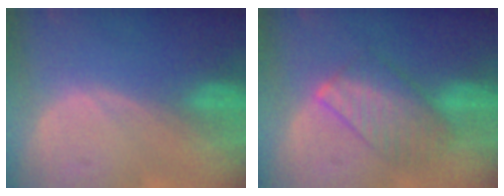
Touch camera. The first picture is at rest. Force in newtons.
{"total": 7.2, "press": 7.2, "slide": 0.2}